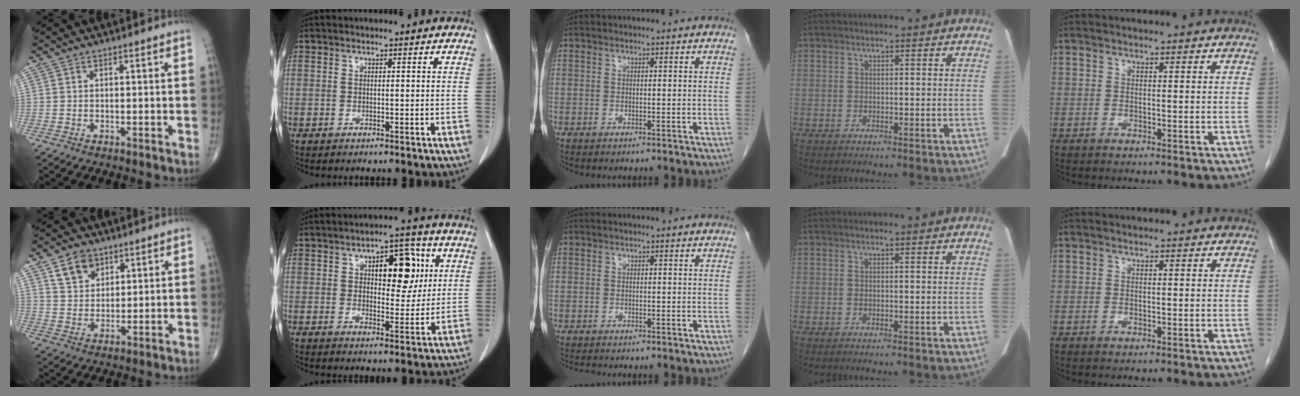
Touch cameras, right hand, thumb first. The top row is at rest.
{"thumb": {"total": 6.8, "force": [3.9, 4.8, 2.8], "torque": [-0.028, -0.023, 0.075]}, "index": {"total": 10.0, "force": [3.1, 4.4, 8.4], "torque": [-0.113, 0.020, 0.047]}, "middle": {"total": 0.6, "force": [-0.6, 0.0, 0.1], "torque": [-0.009, -0.004, -0.012]}}